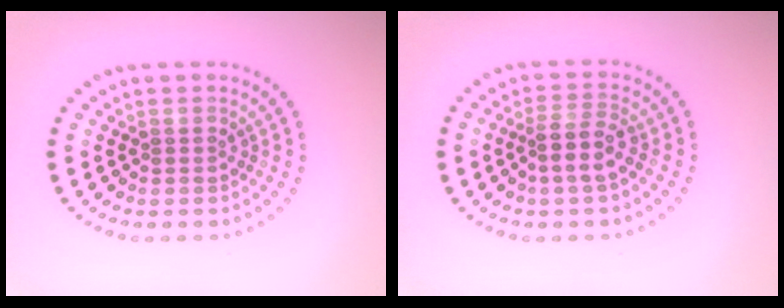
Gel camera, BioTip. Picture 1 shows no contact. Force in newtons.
{"total": 2.8, "press": 2.4, "slide": 1.4}